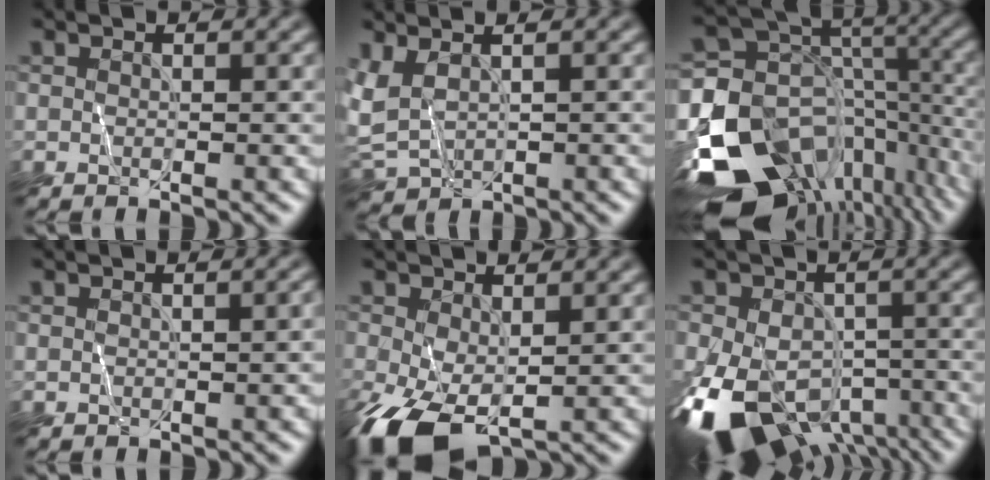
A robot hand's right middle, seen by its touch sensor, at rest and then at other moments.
{"total": 3.3, "force": [0.9, 1.9, 2.5], "torque": [-0.082, -0.003, 0.030]}
{"total": 17.1, "force": [-8.8, 11.9, 8.6], "torque": [-0.181, -0.017, -0.126]}
{"total": 0.6, "force": [0.0, 0.2, 0.5], "torque": [-0.004, 0.003, 0.008]}
{"total": 7.5, "force": [-2.7, 4.3, 5.5], "torque": [-0.152, -0.032, -0.032]}
{"total": 15.5, "force": [-8.6, 9.6, 8.7], "torque": [-0.178, -0.047, -0.112]}